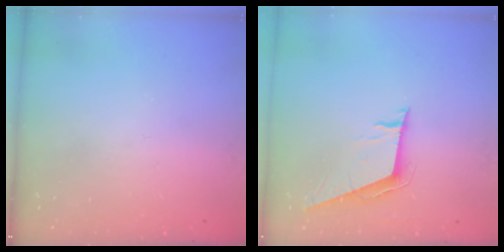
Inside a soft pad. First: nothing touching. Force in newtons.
{"total": 8.4, "press": 7.9, "slide": 2.9}